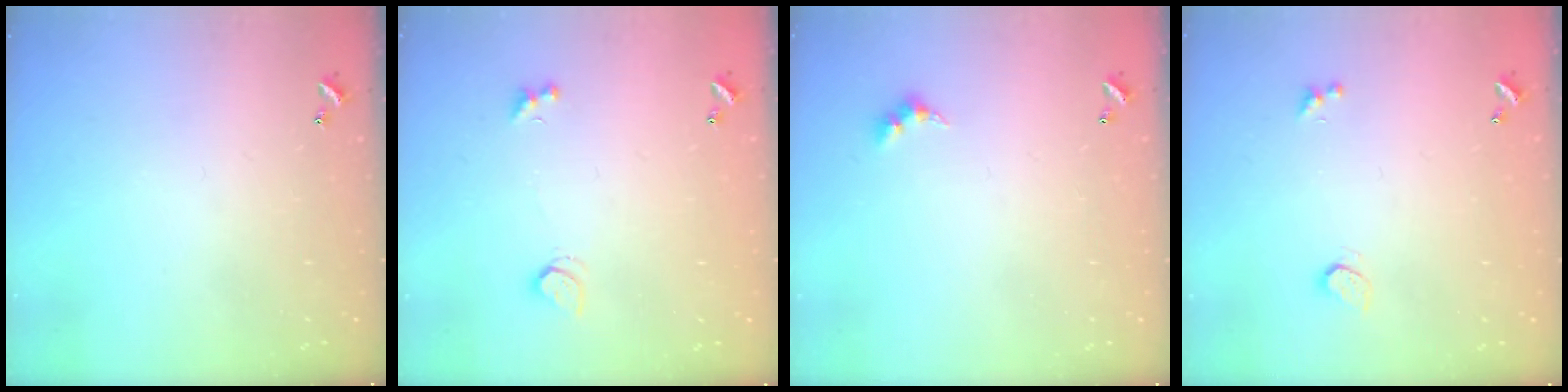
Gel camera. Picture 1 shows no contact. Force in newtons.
{"total": 1.8, "press": 1.8, "slide": 0.5}
{"total": 3.0, "press": 2.9, "slide": 0.5}
{"total": 0.9, "press": 0.8, "slide": 0.4}